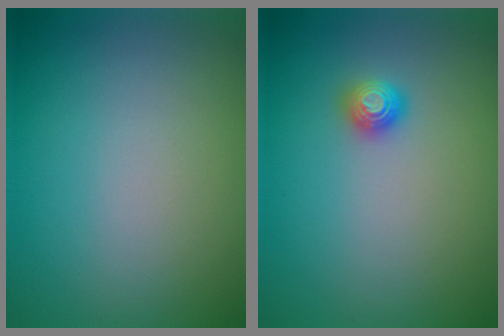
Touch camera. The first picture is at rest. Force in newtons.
{"total": 1.1, "press": 1.1, "slide": 0.1}